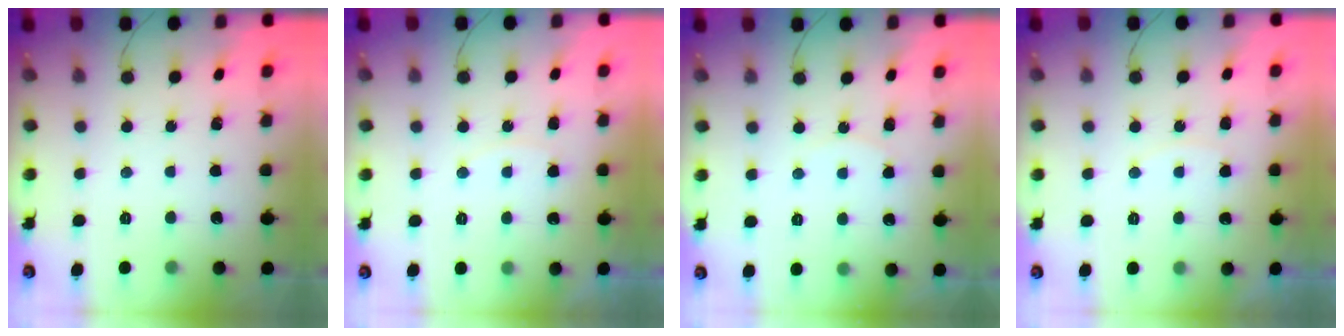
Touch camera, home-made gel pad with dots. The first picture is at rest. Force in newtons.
{"total": 4.7, "press": 4.7, "slide": 0.4}
{"total": 3.5, "press": 3.4, "slide": 0.5}
{"total": 4.7, "press": 4.7, "slide": 0.4}